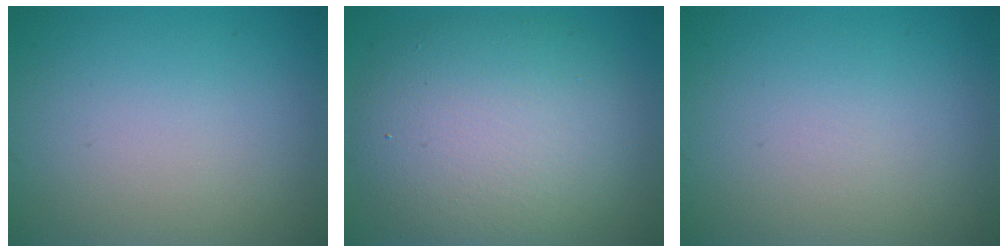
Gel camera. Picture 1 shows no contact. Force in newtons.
{"total": 10.5, "press": 10.5, "slide": 0.1}
{"total": 0.0}